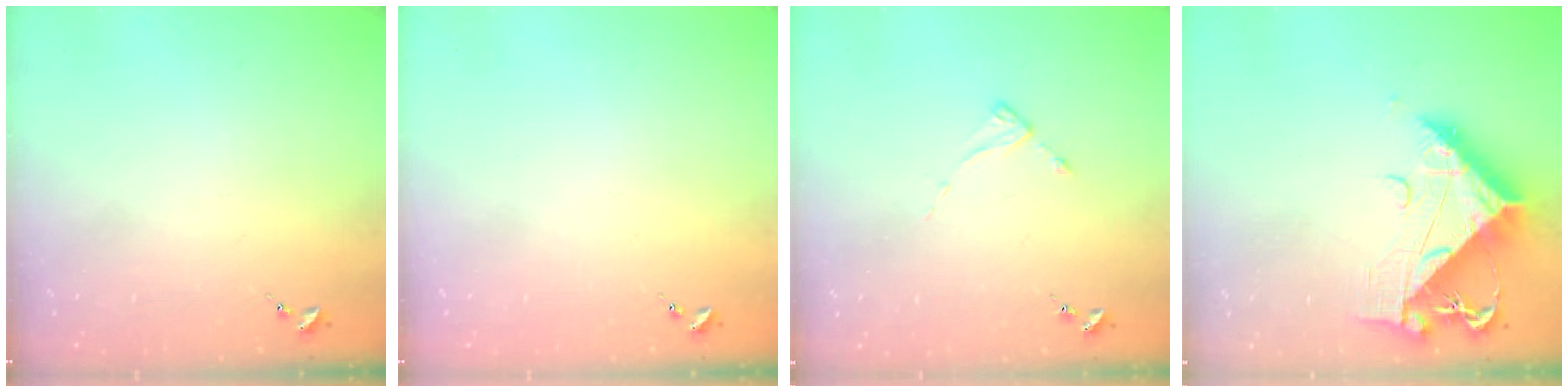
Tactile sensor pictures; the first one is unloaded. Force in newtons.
{"total": 0.0}
{"total": 2.6, "press": 2.6, "slide": 0.2}
{"total": 13.0, "press": 12.9, "slide": 1.3}